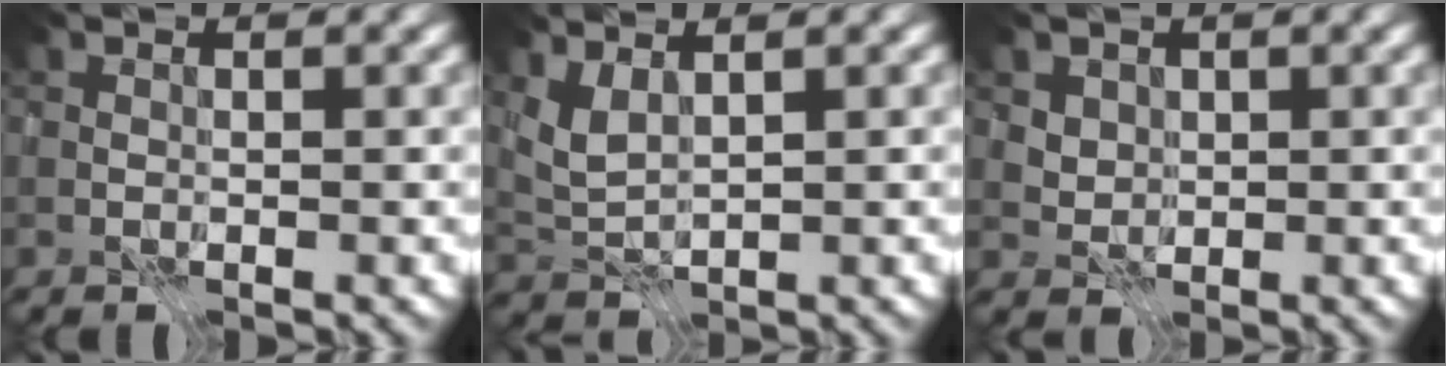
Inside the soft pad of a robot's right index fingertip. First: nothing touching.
{"total": 2.0, "force": [1.1, 0.6, 1.6], "torque": [-0.042, -0.003, 0.026]}
{"total": 2.2, "force": [1.1, 1.7, 0.8], "torque": [-0.032, -0.007, 0.042]}